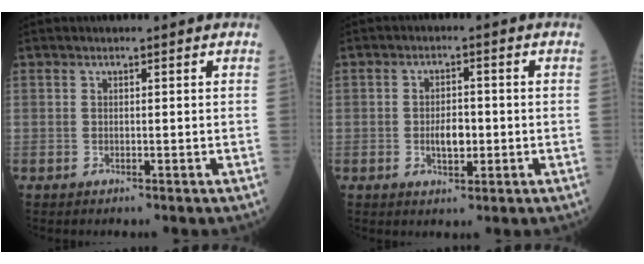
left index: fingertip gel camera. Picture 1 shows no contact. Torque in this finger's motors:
{"motor_torque": [0.56, -0.03, 0.10, 0.06]}